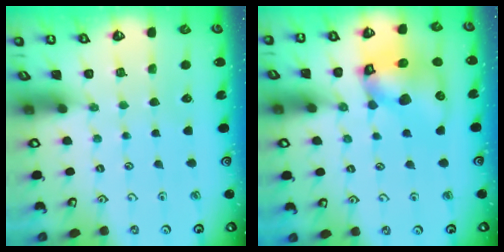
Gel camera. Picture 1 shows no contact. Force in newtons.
{"total": 14.1, "press": 13.9, "slide": 2.1}